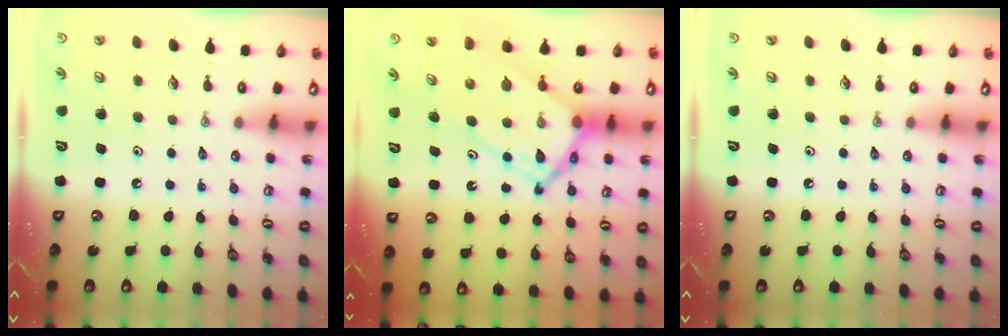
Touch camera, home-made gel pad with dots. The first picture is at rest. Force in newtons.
{"total": 14.8, "press": 14.7, "slide": 1.4}
{"total": 0.0}